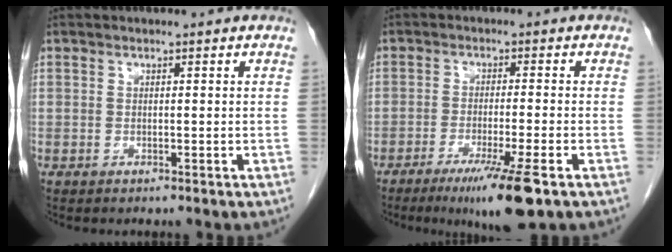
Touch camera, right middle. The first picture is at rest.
{"total": 8.6, "force": [-5.2, -0.7, 6.8], "torque": [-0.118, -0.028, -0.085]}